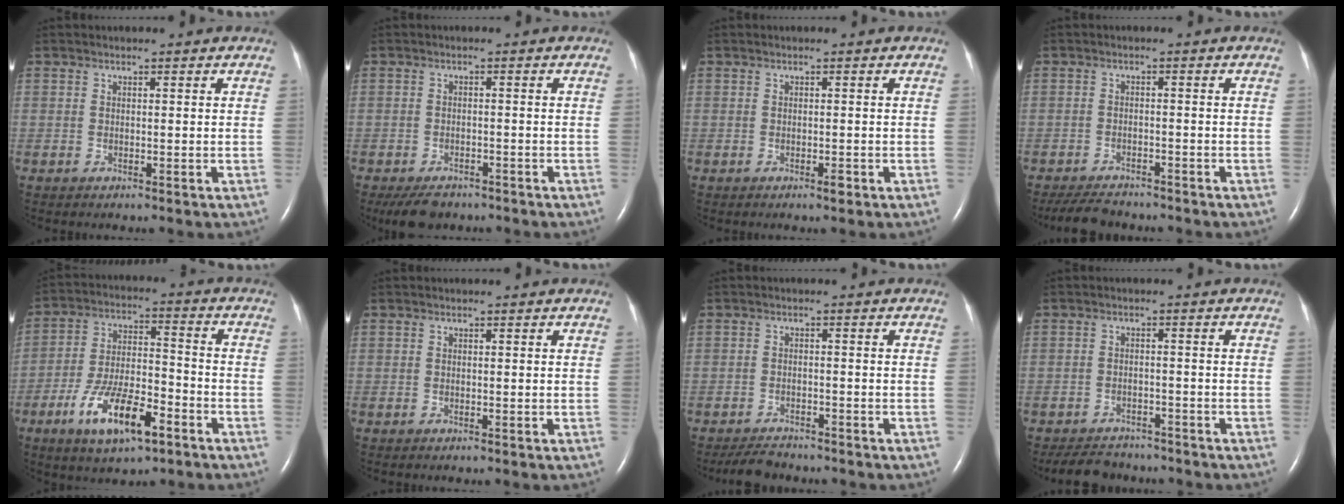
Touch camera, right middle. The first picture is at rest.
{"total": 5.2, "force": [-4.1, 2.4, 2.0], "torque": [-0.036, -0.005, -0.063]}
{"total": 0.9, "force": [-0.5, 0.2, 0.7], "torque": [-0.013, -0.001, -0.006]}
{"total": 5.9, "force": [-5.4, 1.5, 1.8], "torque": [-0.032, -0.015, -0.086]}
{"total": 12.5, "force": [-6.6, 4.0, 9.8], "torque": [-0.191, 0.003, -0.111]}
{"total": 0.0}
{"total": 3.9, "force": [-3.6, 1.1, 0.9], "torque": [-0.022, -0.011, -0.061]}
{"total": 6.6, "force": [-6.0, 2.4, 1.4], "torque": [-0.025, -0.007, -0.088]}